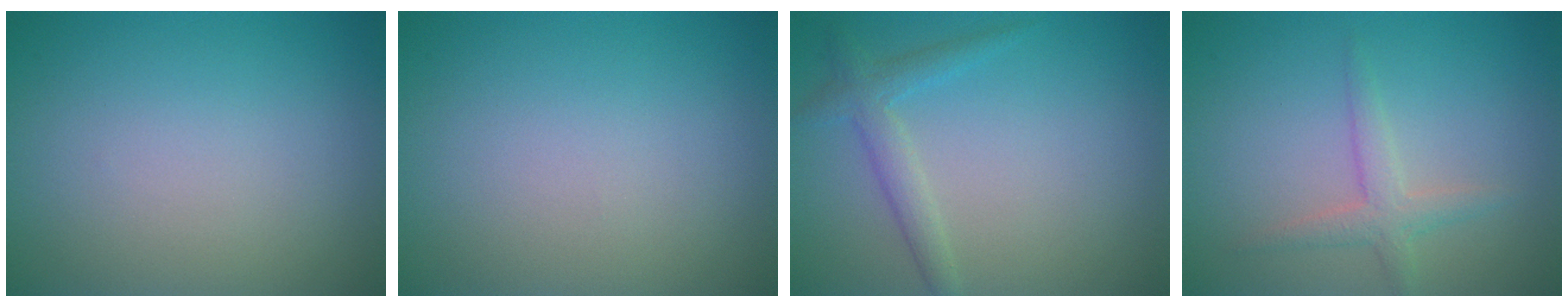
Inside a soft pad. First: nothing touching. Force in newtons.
{"total": 0.0}
{"total": 2.3, "press": 2.3, "slide": 0.1}
{"total": 2.2, "press": 2.2, "slide": 0.1}